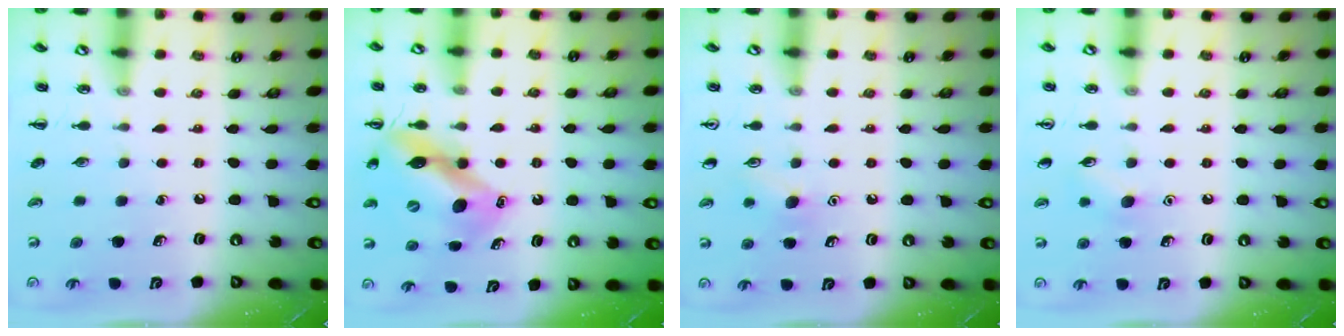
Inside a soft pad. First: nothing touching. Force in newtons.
{"total": 12.6, "press": 12.1, "slide": 3.5}
{"total": 6.5, "press": 6.3, "slide": 1.5}
{"total": 5.4, "press": 5.2, "slide": 1.4}